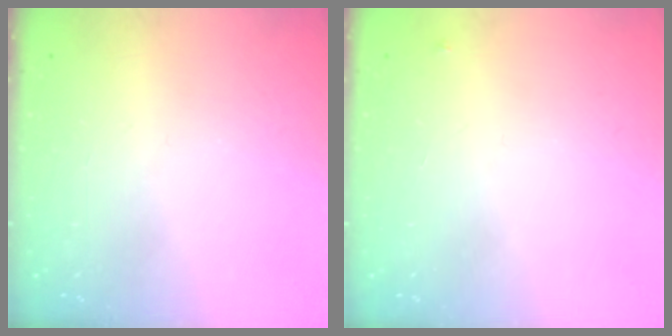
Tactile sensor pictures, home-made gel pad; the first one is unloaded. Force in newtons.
{"total": 2.6, "press": 2.6, "slide": 0.2}